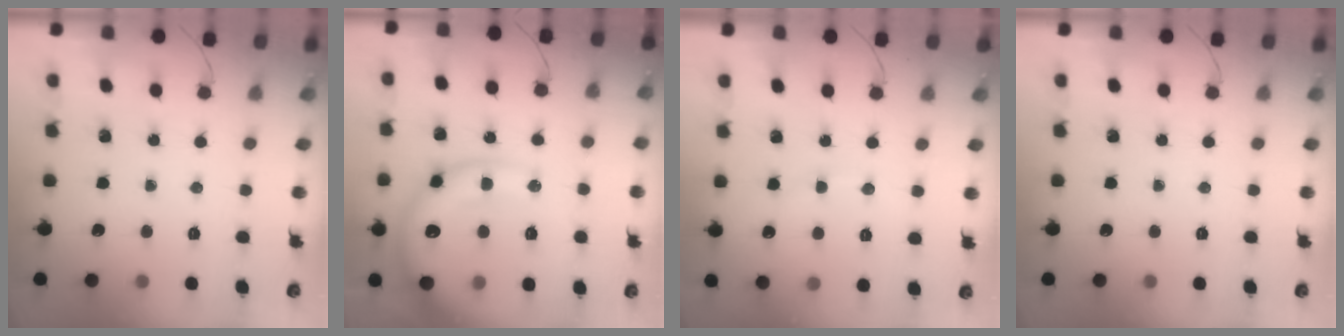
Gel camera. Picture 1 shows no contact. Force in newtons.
{"total": 18.3, "press": 18.1, "slide": 2.7}
{"total": 5.7, "press": 5.4, "slide": 1.6}
{"total": 0.0}